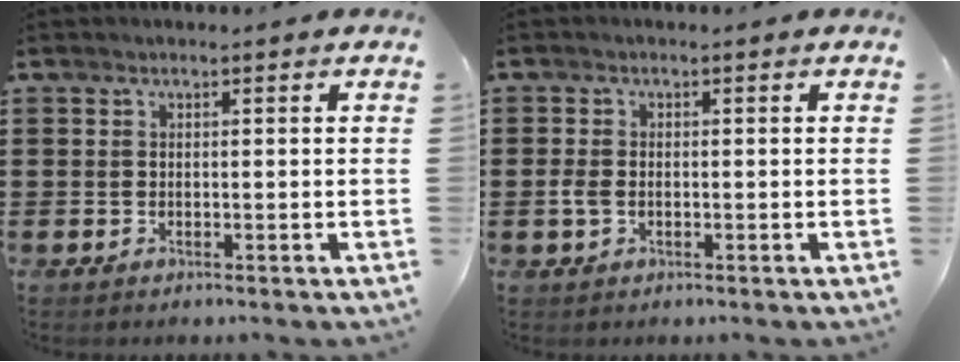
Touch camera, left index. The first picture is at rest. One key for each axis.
{"total": 2.1, "fx": -0.4, "fy": 1.2, "fz": 1.6, "tx": -0.048, "ty": -0.004, "tz": -0.011}